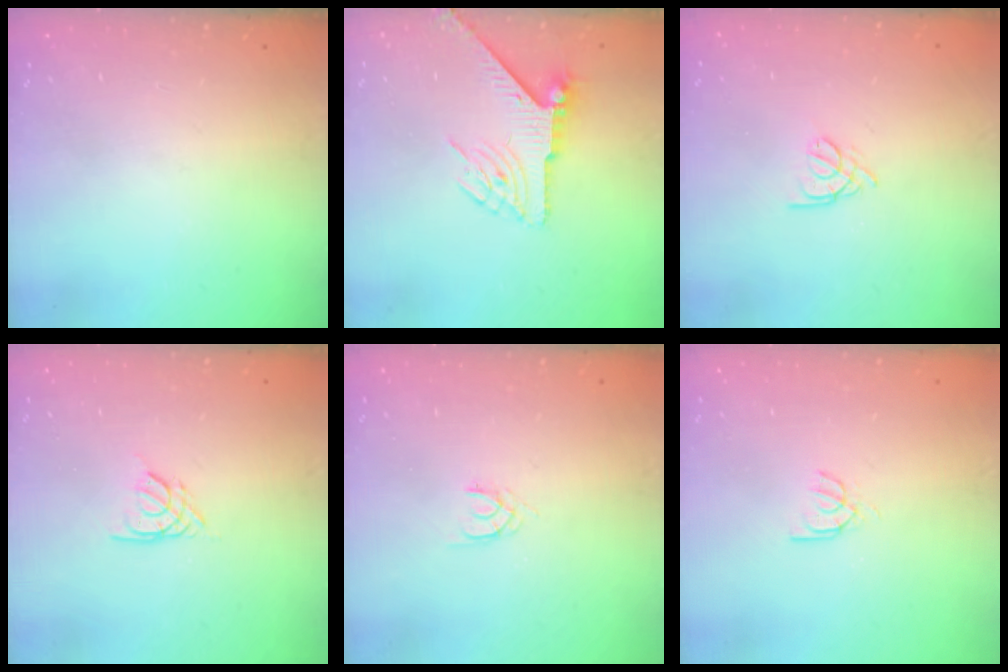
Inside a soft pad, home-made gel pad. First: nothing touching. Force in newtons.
{"total": 6.1, "press": 6.1, "slide": 0.4}
{"total": 1.8, "press": 1.7, "slide": 0.5}
{"total": 2.2, "press": 2.1, "slide": 0.5}
{"total": 1.3, "press": 1.2, "slide": 0.3}
{"total": 2.9, "press": 2.9, "slide": 0.3}